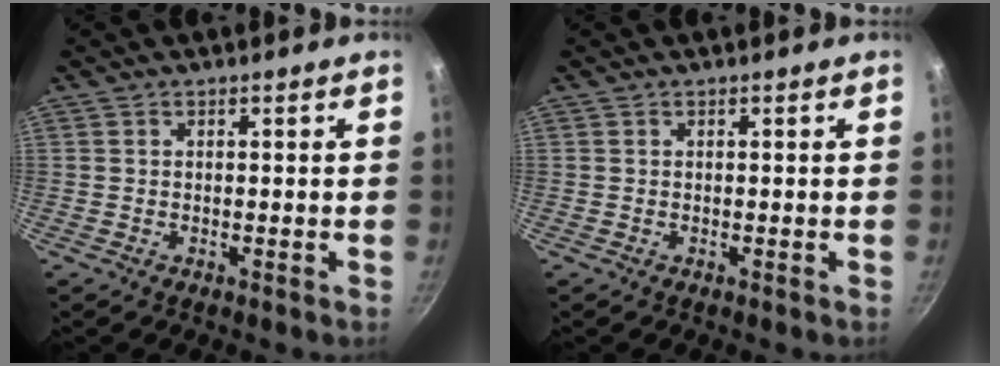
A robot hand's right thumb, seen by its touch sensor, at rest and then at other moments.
{"total": 0.0}